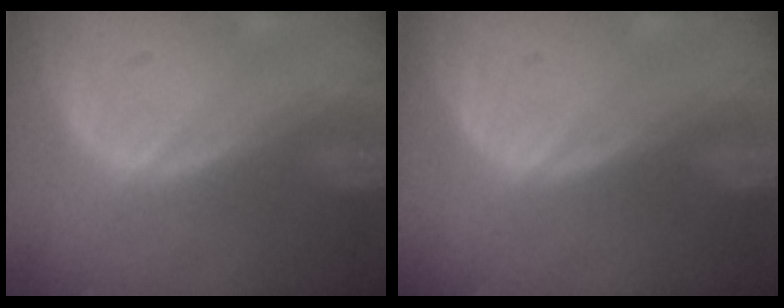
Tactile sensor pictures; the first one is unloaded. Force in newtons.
{"total": 0.0}